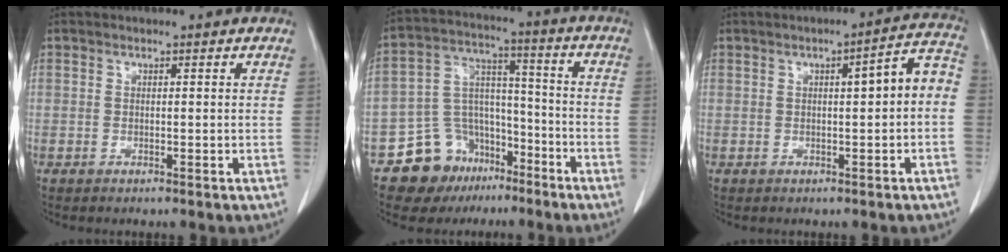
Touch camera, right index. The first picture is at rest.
{"total": 11.6, "force": [-7.5, 8.4, 2.8], "torque": [-0.051, 0.066, -0.119]}
{"total": 5.9, "force": [-0.1, 0.8, 5.8], "torque": [-0.073, 0.022, -0.003]}